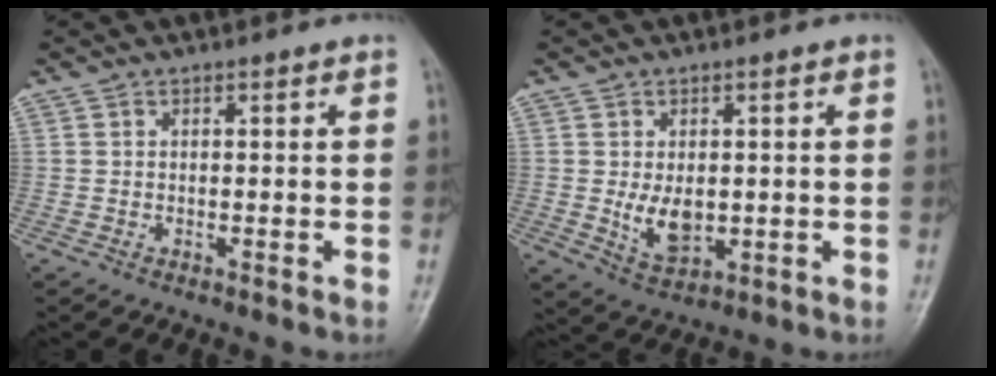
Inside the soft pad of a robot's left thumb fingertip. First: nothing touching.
{"total": 6.1, "force": [-0.1, 3.8, 4.8], "torque": [-0.069, -0.013, 0.011]}